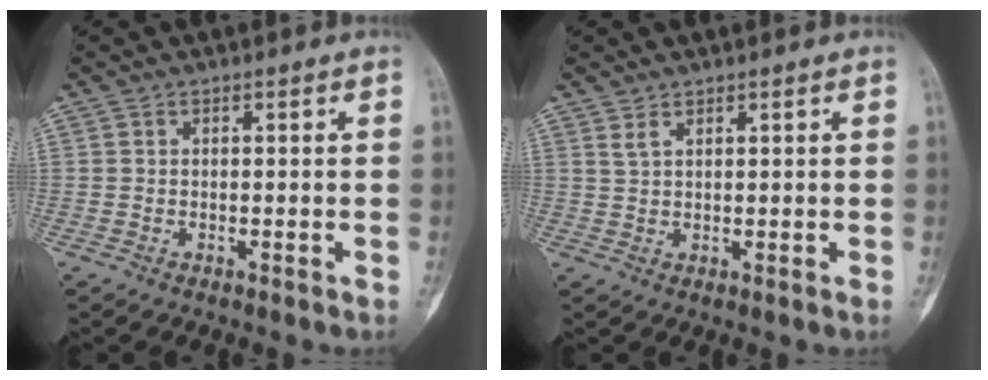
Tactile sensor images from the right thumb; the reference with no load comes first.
{"total": 1.6, "force": [1.3, 0.6, 0.6], "torque": [-0.010, -0.002, 0.030]}